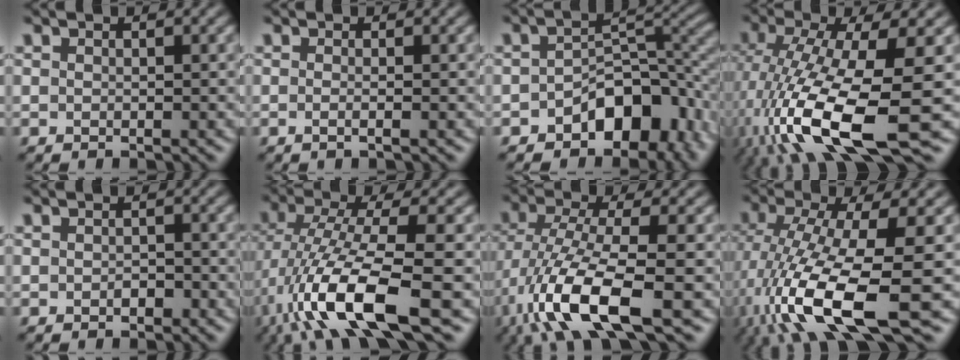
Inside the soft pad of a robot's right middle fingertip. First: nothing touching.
{"total": 0.9, "force": [-0.3, 0.2, 0.8], "torque": [-0.014, -0.001, -0.010]}
{"total": 7.8, "force": [-3.5, 4.5, 5.4], "torque": [-0.060, 0.010, -0.063]}
{"total": 13.6, "force": [-4.6, 4.3, 12.1], "torque": [-0.254, -0.022, -0.071]}
{"total": 1.1, "force": [-0.6, 0.6, 0.7], "torque": [-0.011, 0.001, -0.011]}
{"total": 10.3, "force": [-4.1, 2.8, 9.0], "torque": [-0.175, -0.003, -0.076]}
{"total": 9.7, "force": [-4.4, 3.0, 8.1], "torque": [-0.170, -0.005, -0.084]}
{"total": 12.3, "force": [-4.5, 3.8, 10.8], "torque": [-0.228, -0.020, -0.076]}